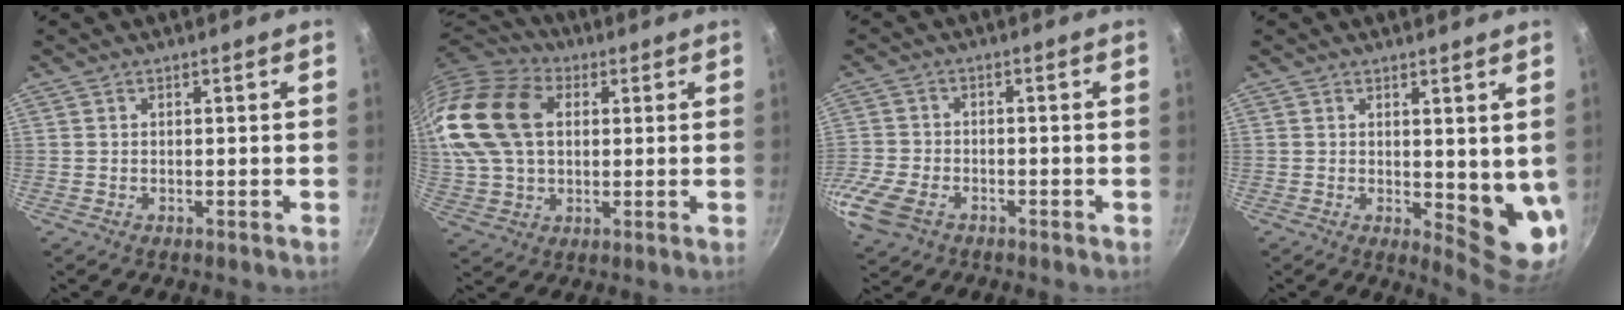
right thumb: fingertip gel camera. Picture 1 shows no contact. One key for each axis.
{"total": 21.8, "fx": 4.8, "fy": 15.0, "fz": 15.1, "tx": -0.301, "ty": 0.018, "tz": 0.082}
{"total": 10.2, "fx": -4.9, "fy": 6.6, "fz": 6.0, "tx": -0.151, "ty": 0.005, "tz": -0.103}
{"total": 7.9, "fx": 1.6, "fy": 3.3, "fz": 7.0, "tx": -0.082, "ty": -0.026, "tz": 0.028}